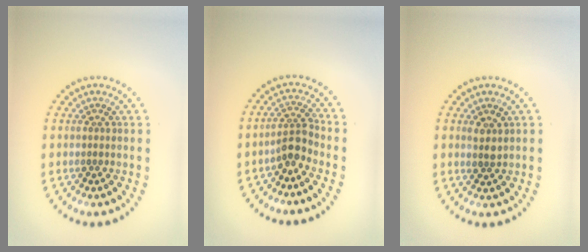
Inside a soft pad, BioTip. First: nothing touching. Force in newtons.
{"total": 2.3, "press": 1.8, "slide": 1.5}
{"total": 1.5, "press": 1.3, "slide": 0.7}